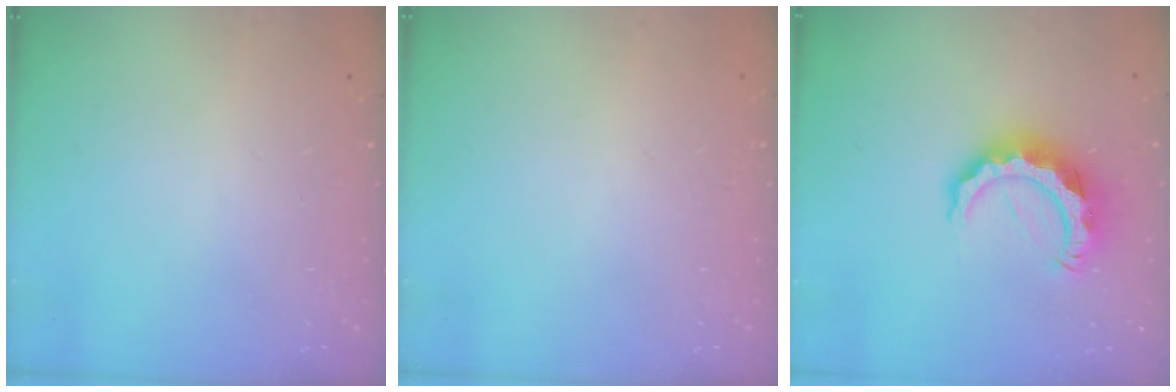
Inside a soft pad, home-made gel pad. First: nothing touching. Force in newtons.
{"total": 1.7, "press": 1.7, "slide": 0.1}
{"total": 11.8, "press": 11.7, "slide": 1.2}